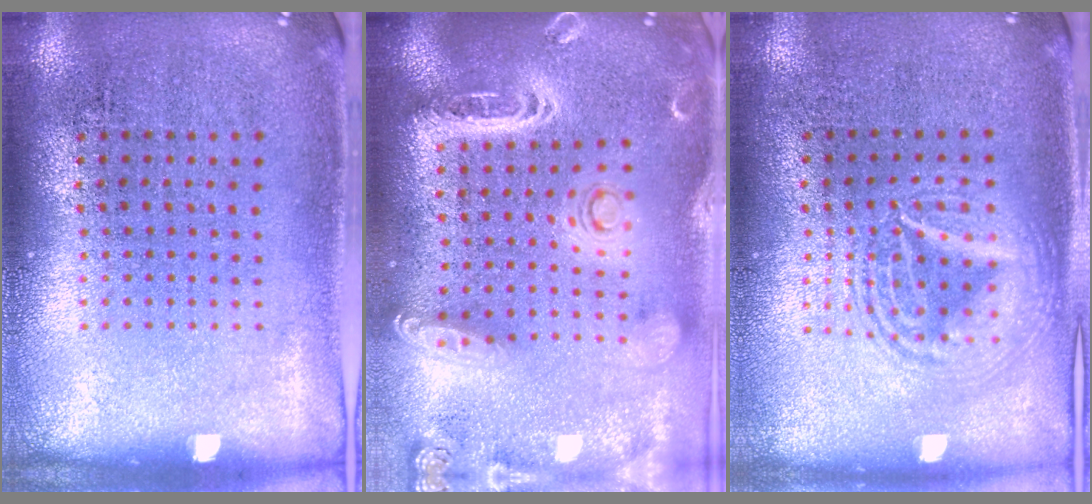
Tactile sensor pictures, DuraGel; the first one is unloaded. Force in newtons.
{"total": 2.8, "press": 2.4, "slide": 1.4}
{"total": 2.6, "press": 2.6, "slide": 0.3}